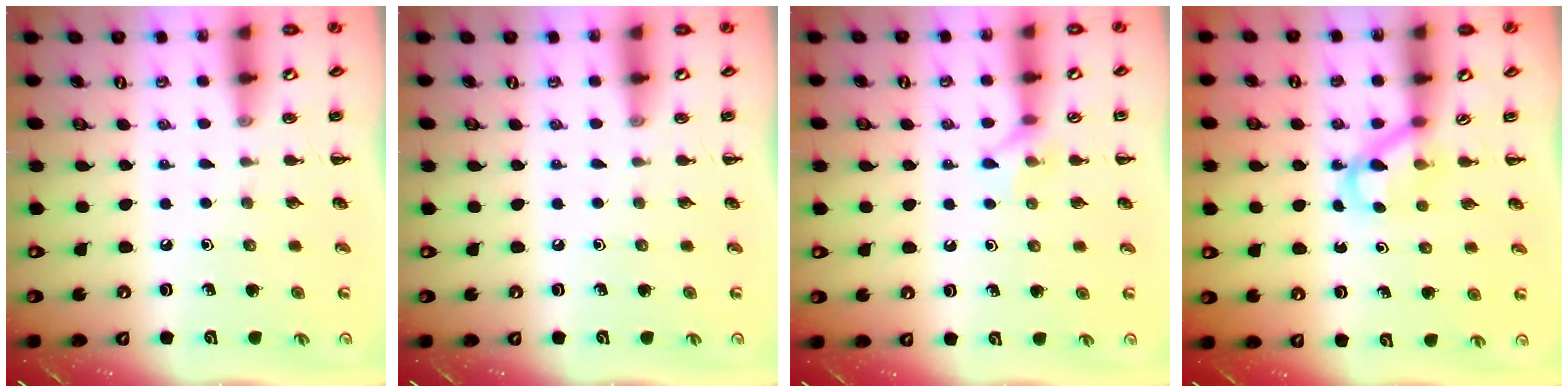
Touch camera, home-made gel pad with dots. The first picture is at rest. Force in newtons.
{"total": 0.0}
{"total": 6.4, "press": 6.3, "slide": 0.9}
{"total": 3.3, "press": 3.1, "slide": 1.2}